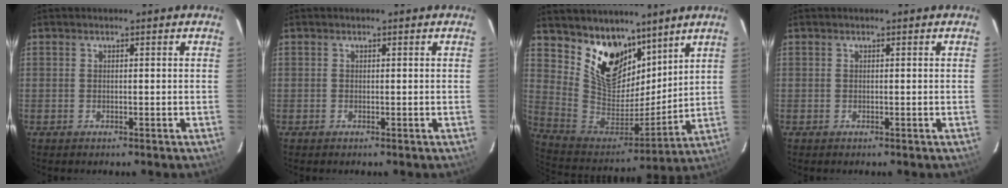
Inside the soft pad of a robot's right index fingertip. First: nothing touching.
{"total": 0.0}
{"total": 16.7, "force": [11.5, 9.7, 7.3], "torque": [-0.157, -0.009, 0.227]}
{"total": 0.0}